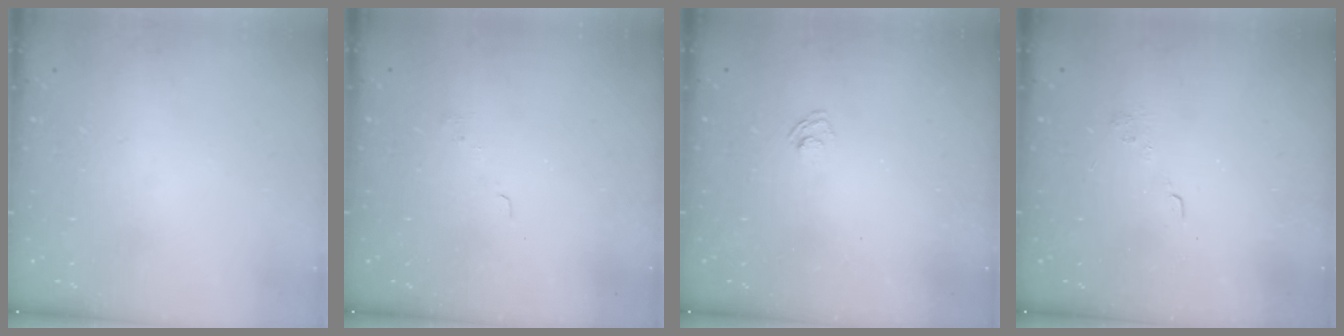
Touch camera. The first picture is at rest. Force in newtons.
{"total": 3.4, "press": 3.3, "slide": 0.9}
{"total": 2.3, "press": 2.0, "slide": 1.2}
{"total": 2.1, "press": 1.6, "slide": 1.4}